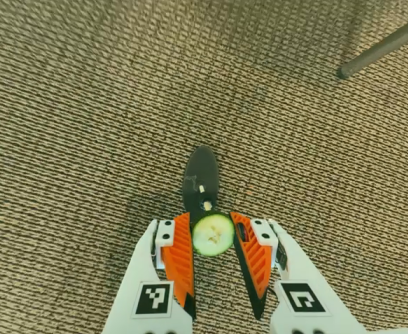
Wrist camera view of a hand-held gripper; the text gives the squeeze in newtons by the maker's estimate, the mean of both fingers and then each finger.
{"total": 9.4, "left": 9.3, "right": 9.6}